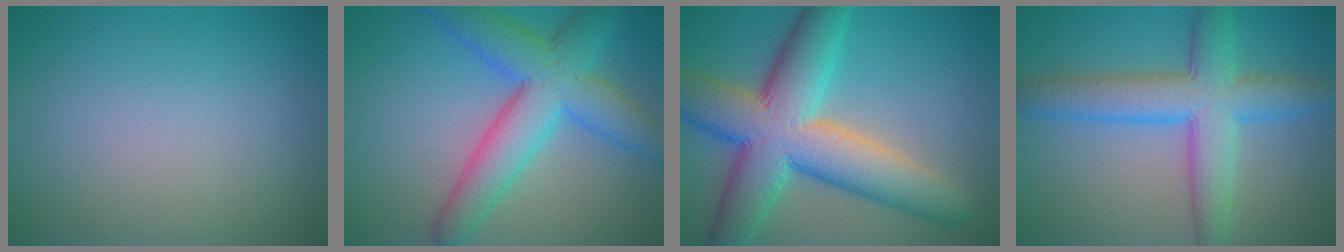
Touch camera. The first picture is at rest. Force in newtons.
{"total": 7.9, "press": 7.9, "slide": 0.1}
{"total": 11.6, "press": 11.6, "slide": 0.5}
{"total": 6.9, "press": 6.9, "slide": 0.1}